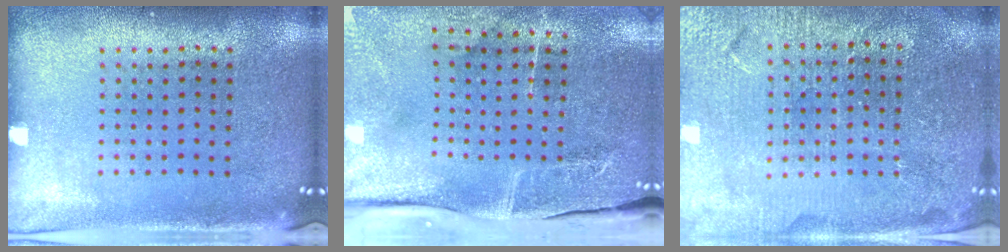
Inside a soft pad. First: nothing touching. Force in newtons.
{"total": 4.9, "press": 3.9, "slide": 3.0}
{"total": 4.1, "press": 3.9, "slide": 1.2}